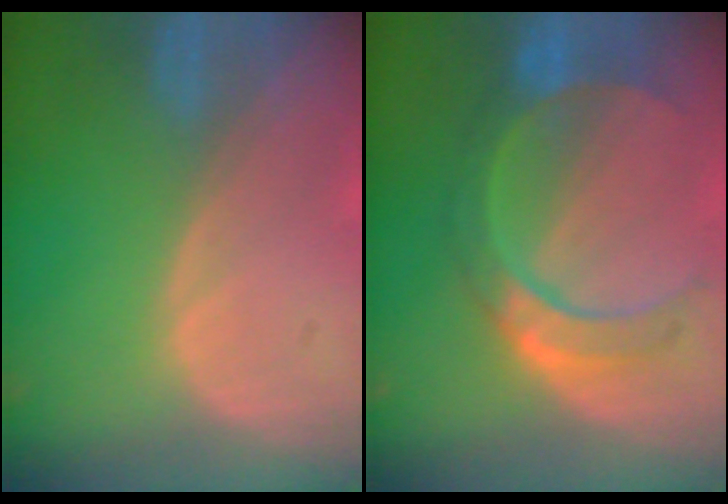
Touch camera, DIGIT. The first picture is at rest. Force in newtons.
{"total": 7.8, "press": 7.8, "slide": 0.3}